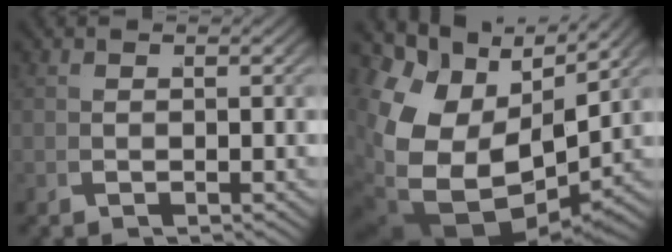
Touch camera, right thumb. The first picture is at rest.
{"total": 15.0, "force": [-0.2, 9.6, 11.5], "torque": [-0.255, -0.066, 0.039]}